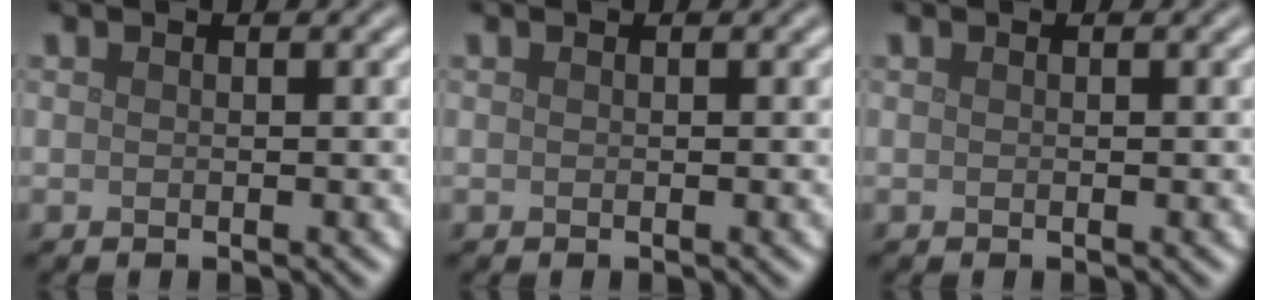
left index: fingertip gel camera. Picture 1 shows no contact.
{"total": 0.0}
{"total": 0.0}